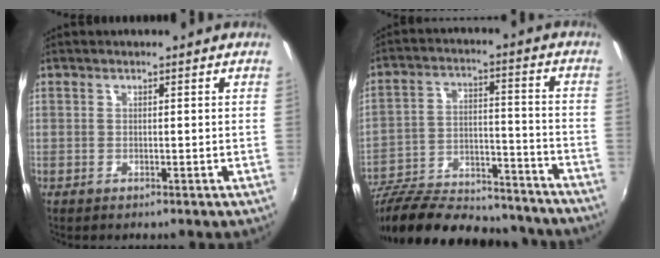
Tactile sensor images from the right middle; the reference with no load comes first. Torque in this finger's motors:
{"motor_torque": [0.89, -1.25, 0.30, 0.17]}